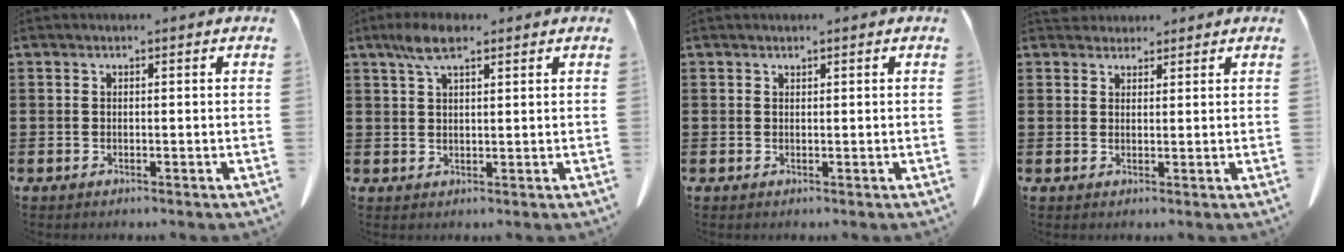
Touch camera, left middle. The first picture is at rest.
{"total": 5.2, "force": [3.0, 1.5, 4.0], "torque": [-0.084, 0.005, 0.053]}
{"total": 0.7, "force": [0.6, 0.3, 0.0], "torque": [-0.002, -0.001, 0.013]}
{"total": 2.4, "force": [2.3, 0.8, 0.1], "torque": [-0.001, -0.003, 0.043]}